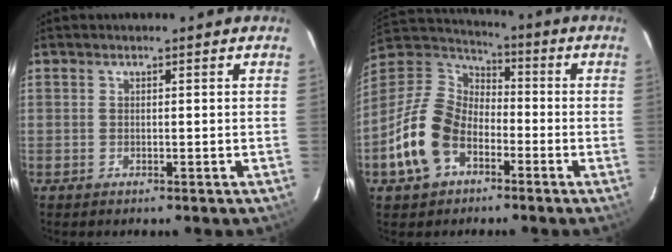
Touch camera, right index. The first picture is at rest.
{"total": 15.3, "force": [-6.2, 10.3, 9.3], "torque": [-0.210, 0.010, -0.116]}